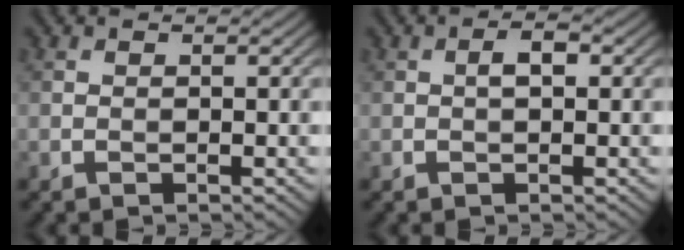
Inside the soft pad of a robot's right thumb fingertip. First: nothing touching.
{"total": 1.7, "force": [0.1, 0.7, 1.5], "torque": [-0.025, 0.006, 0.000]}